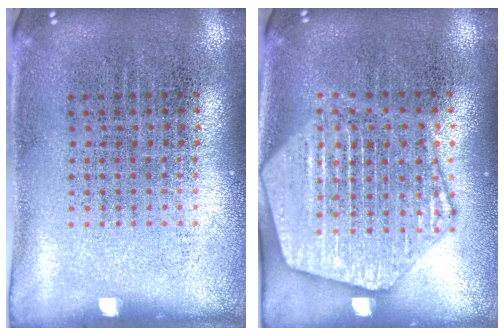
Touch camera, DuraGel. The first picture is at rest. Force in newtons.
{"total": 3.2, "press": 3.1, "slide": 0.4}